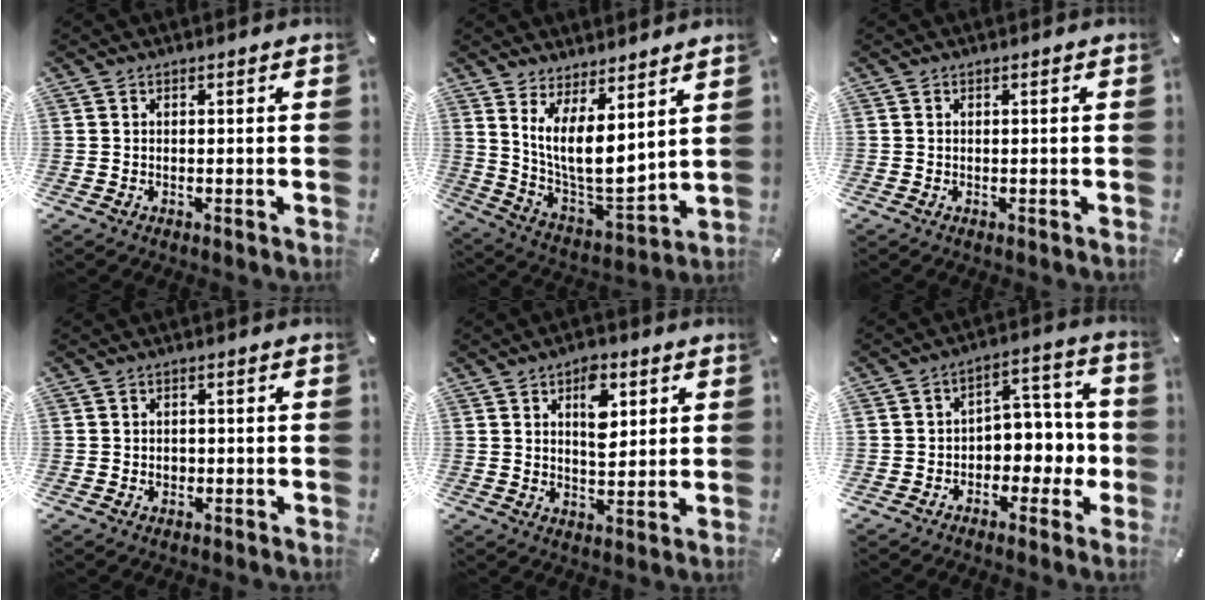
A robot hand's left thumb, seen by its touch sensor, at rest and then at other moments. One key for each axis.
{"total": 11.5, "fx": 5.7, "fy": 4.9, "fz": 8.8, "tx": -0.181, "ty": -0.067, "tz": 0.108}
{"total": 0.0}
{"total": 1.6, "fx": -0.6, "fy": 1.3, "fz": 0.8, "tx": -0.016, "ty": 0.004, "tz": -0.014}
{"total": 8.6, "fx": 3.1, "fy": 5.2, "fz": 6.2, "tx": -0.074, "ty": -0.009, "tz": 0.046}
{"total": 7.4, "fx": -1.5, "fy": 6.3, "fz": 3.4, "tx": -0.041, "ty": 0.010, "tz": -0.027}